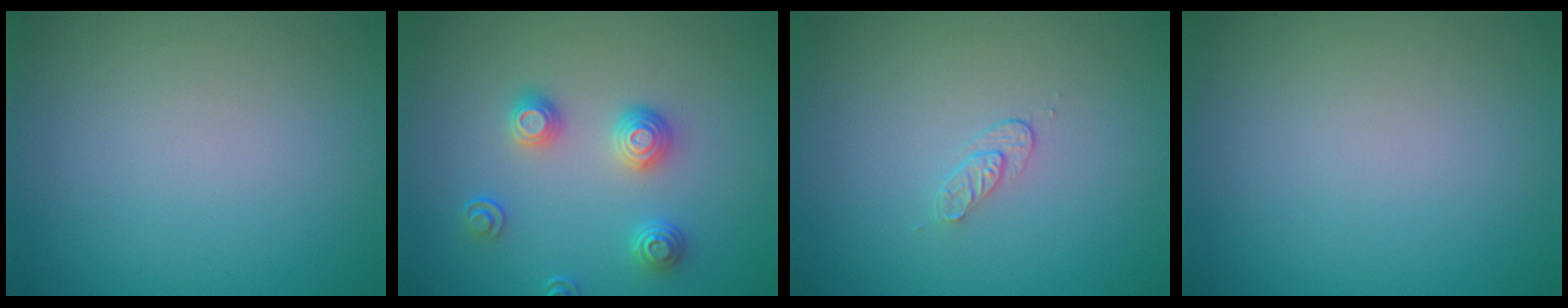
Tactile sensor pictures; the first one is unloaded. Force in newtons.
{"total": 3.0, "press": 2.6, "slide": 1.3}
{"total": 1.2, "press": 0.6, "slide": 1.0}
{"total": 0.0}